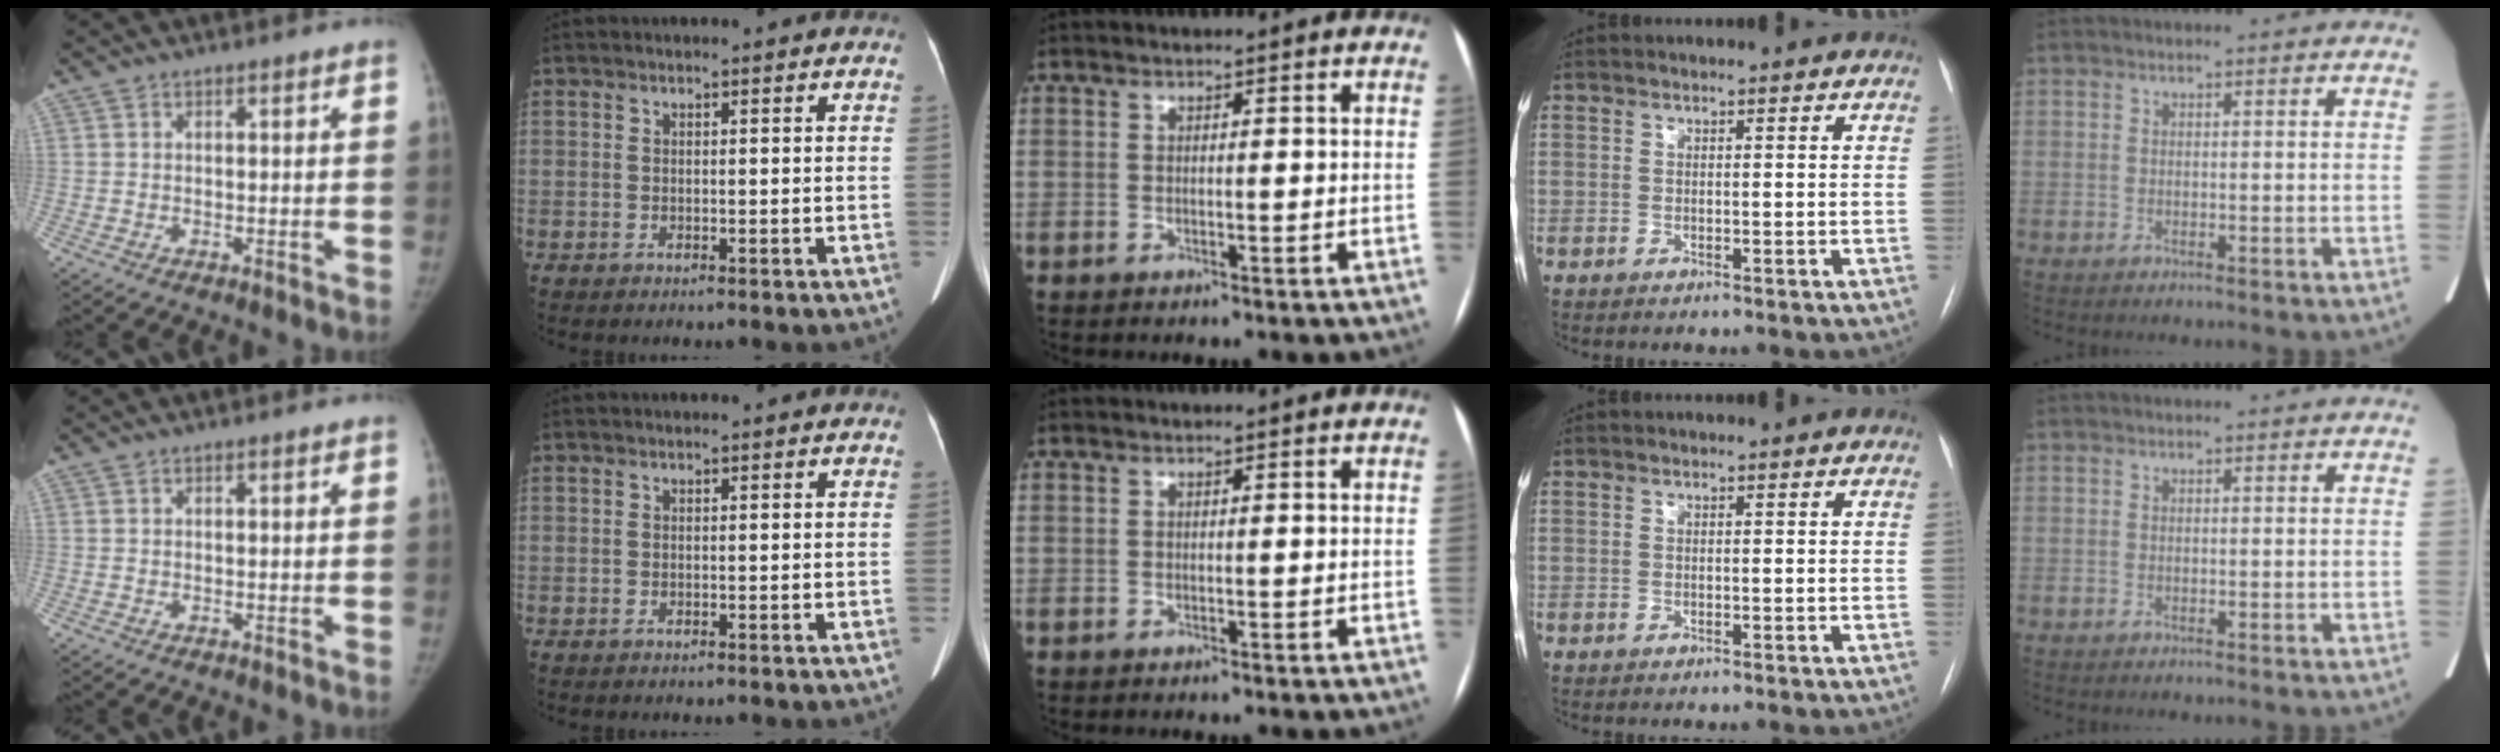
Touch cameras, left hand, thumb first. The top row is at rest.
{}